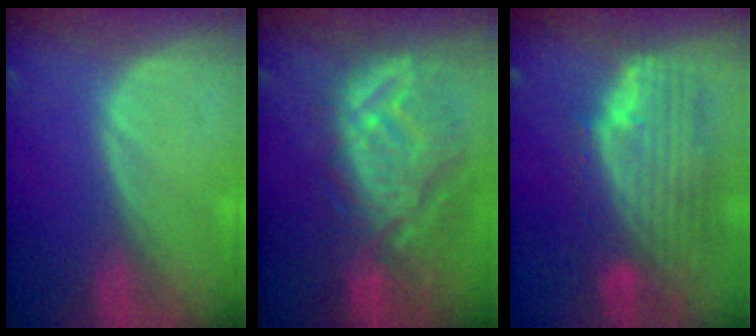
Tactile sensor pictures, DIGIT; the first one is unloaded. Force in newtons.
{"total": 12.1, "press": 11.0, "slide": 5.2}
{"total": 11.6, "press": 9.9, "slide": 6.1}